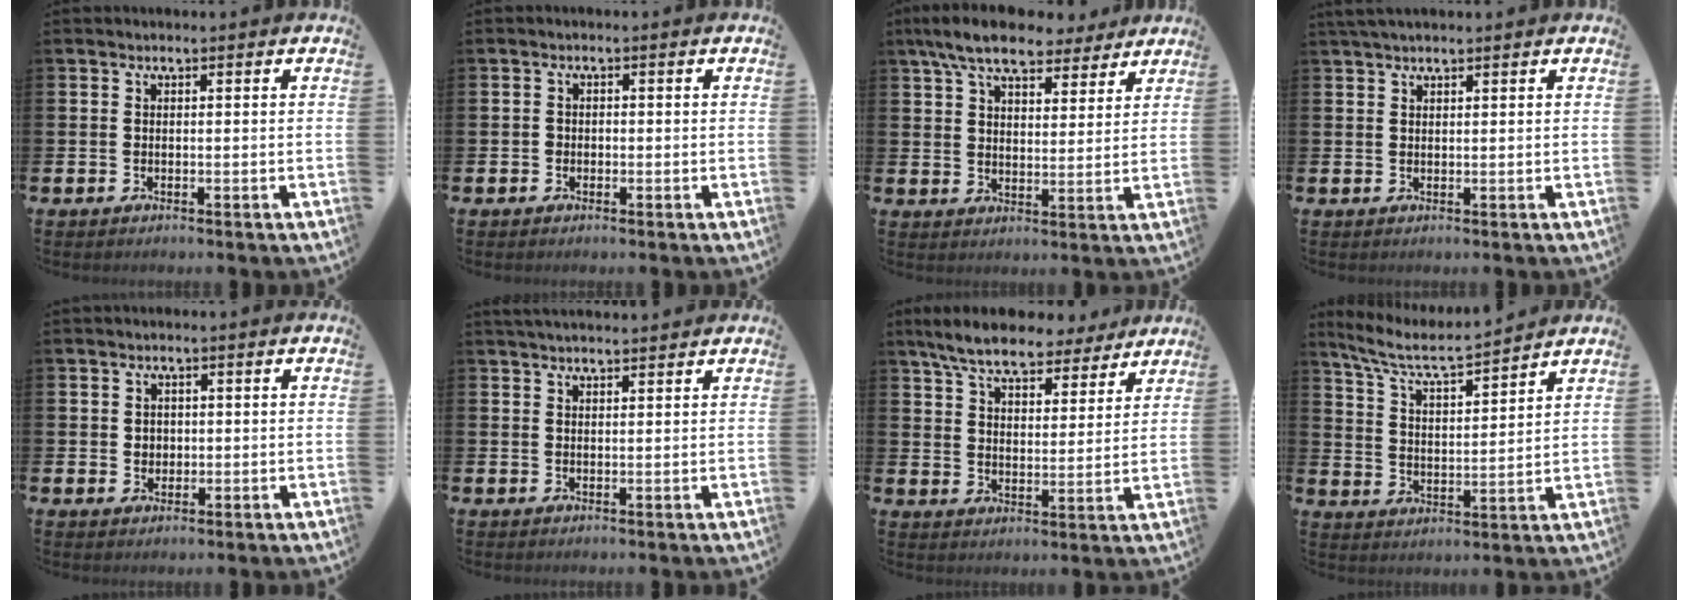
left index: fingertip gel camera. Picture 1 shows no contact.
{"total": 1.0, "force": [-0.5, 0.9, 0.3], "torque": [-0.005, 0.004, -0.012]}
{"total": 8.9, "force": [7.8, 2.8, 3.4], "torque": [-0.071, -0.030, 0.137]}
{"total": 1.7, "force": [1.5, 0.4, 0.8], "torque": [-0.016, 0.004, 0.027]}
{"total": 1.7, "force": [0.6, 1.5, 0.5], "torque": [0.005, 0.002, 0.006]}
{"total": 2.3, "force": [2.2, 0.2, 0.5], "torque": [-0.006, -0.007, 0.038]}
{"total": 8.2, "force": [7.4, 2.1, 2.8], "torque": [-0.076, -0.035, 0.131]}
{"total": 6.8, "force": [6.3, 0.8, 2.5], "torque": [-0.081, -0.037, 0.108]}